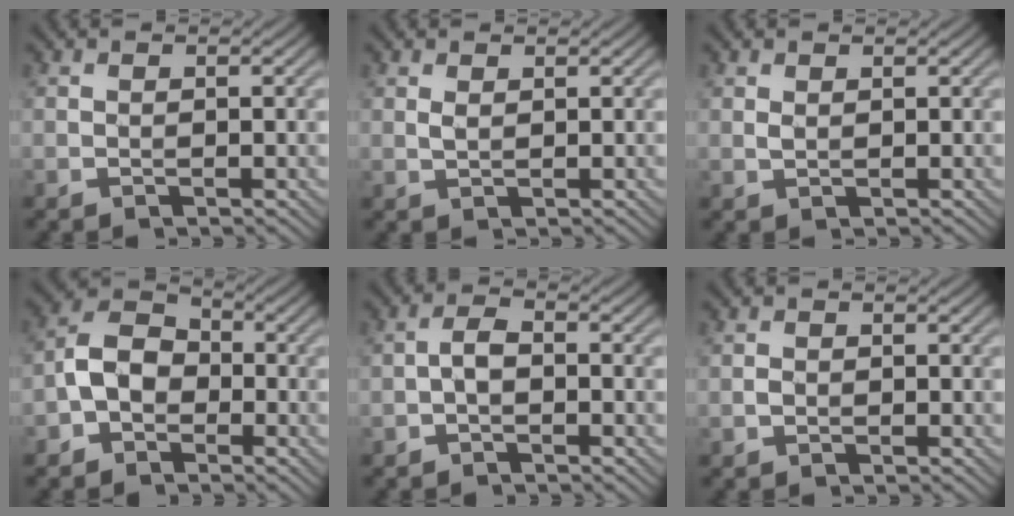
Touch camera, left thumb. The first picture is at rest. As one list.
[{"total": 1.3, "force": [0.6, 0.9, 0.8], "torque": [-0.020, 0.001, 0.013]}, {"total": 1.2, "force": [0.6, 0.9, 0.5], "torque": [-0.013, 0.001, 0.012]}, {"total": 5.9, "force": [-2.2, 4.4, 3.3], "torque": [-0.066, 0.008, -0.057]}, {"total": 2.3, "force": [-0.9, 1.2, 1.8], "torque": [-0.036, 0.007, -0.023]}, {"total": 0.8, "force": [-0.2, 0.7, 0.3], "torque": [-0.004, -0.003, -0.007]}]